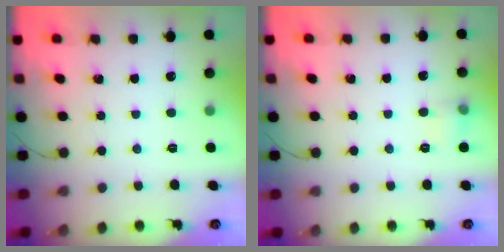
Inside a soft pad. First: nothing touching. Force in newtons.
{"total": 6.9, "press": 6.8, "slide": 1.3}